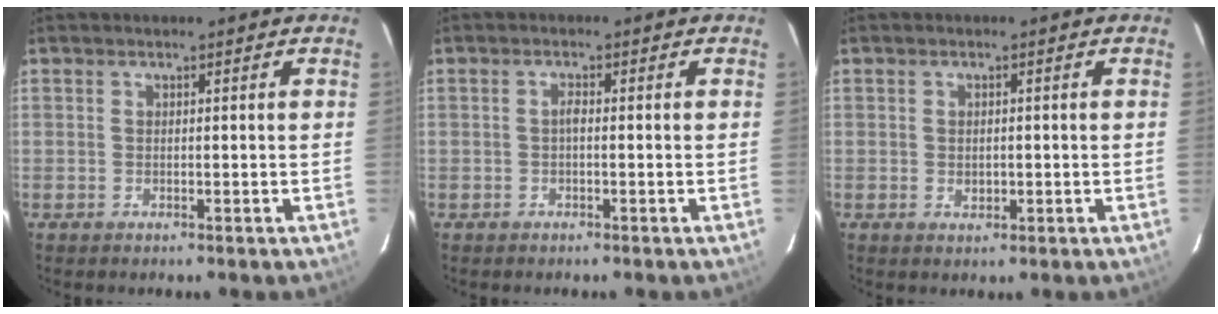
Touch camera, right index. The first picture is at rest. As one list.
[{"total": 0.9, "force": [-0.3, 0.3, 0.8], "torque": [-0.016, 0.006, -0.006]}, {"total": 2.0, "force": [-0.1, 1.4, 1.3], "torque": [-0.021, 0.002, 0.000]}]